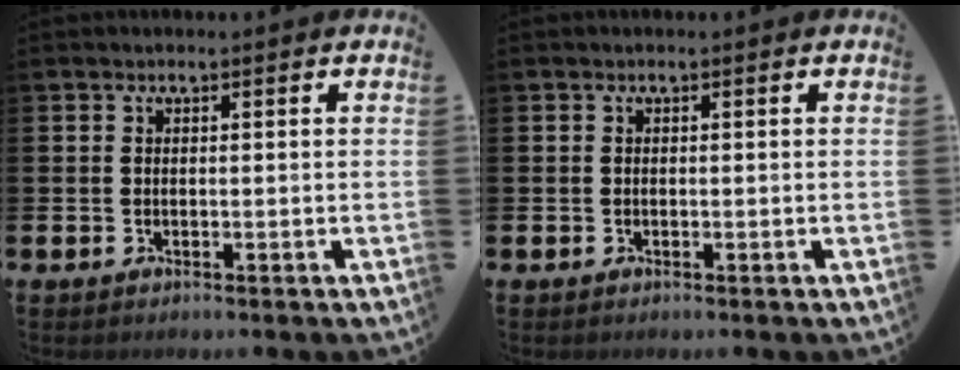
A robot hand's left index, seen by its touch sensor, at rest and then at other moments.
{"total": 0.0}